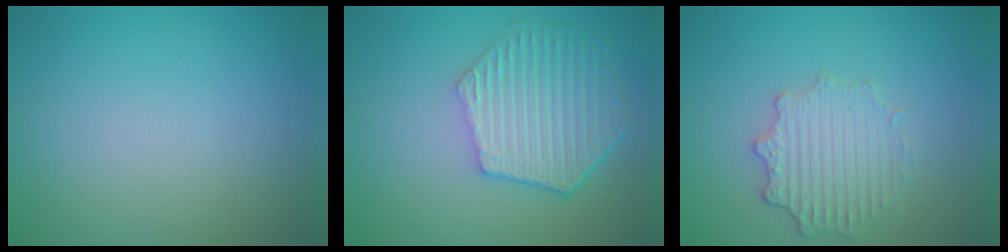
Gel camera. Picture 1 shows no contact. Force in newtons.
{"total": 6.3, "press": 4.8, "slide": 4.0}
{"total": 3.3, "press": 2.8, "slide": 1.7}